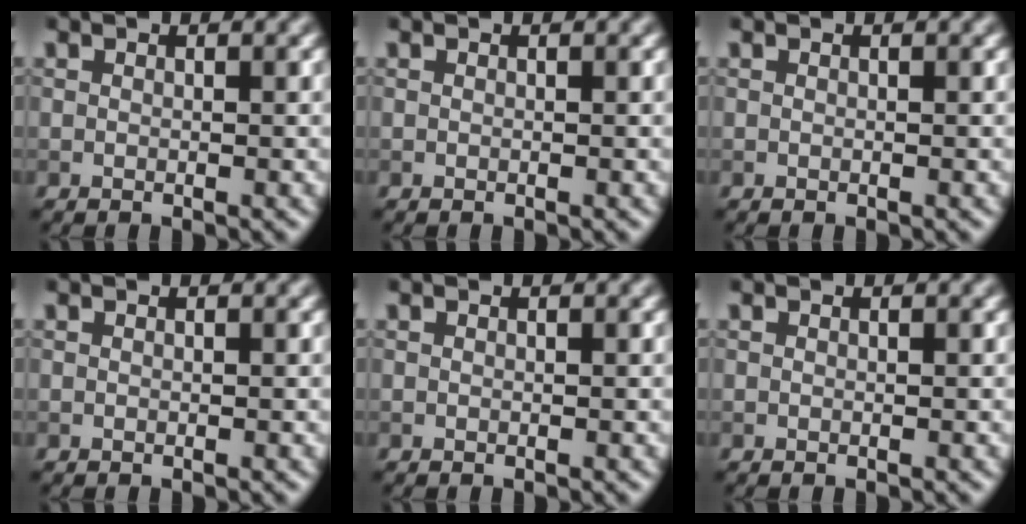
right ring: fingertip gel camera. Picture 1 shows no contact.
{"total": 0.0}
{"total": 0.0}
{"total": 0.0}
{"total": 0.0}
{"total": 0.0}